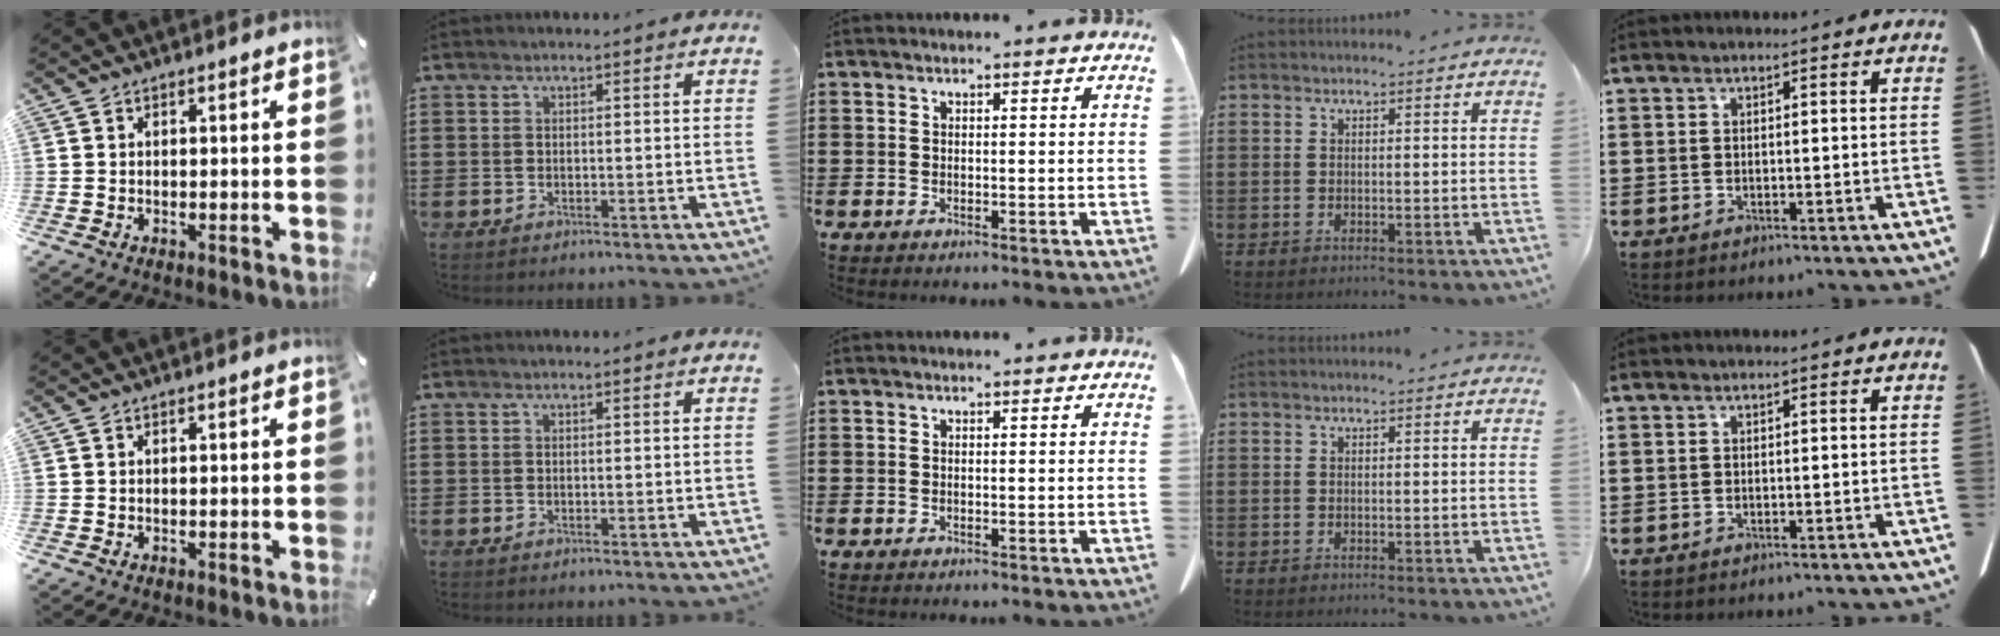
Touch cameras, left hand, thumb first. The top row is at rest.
{}